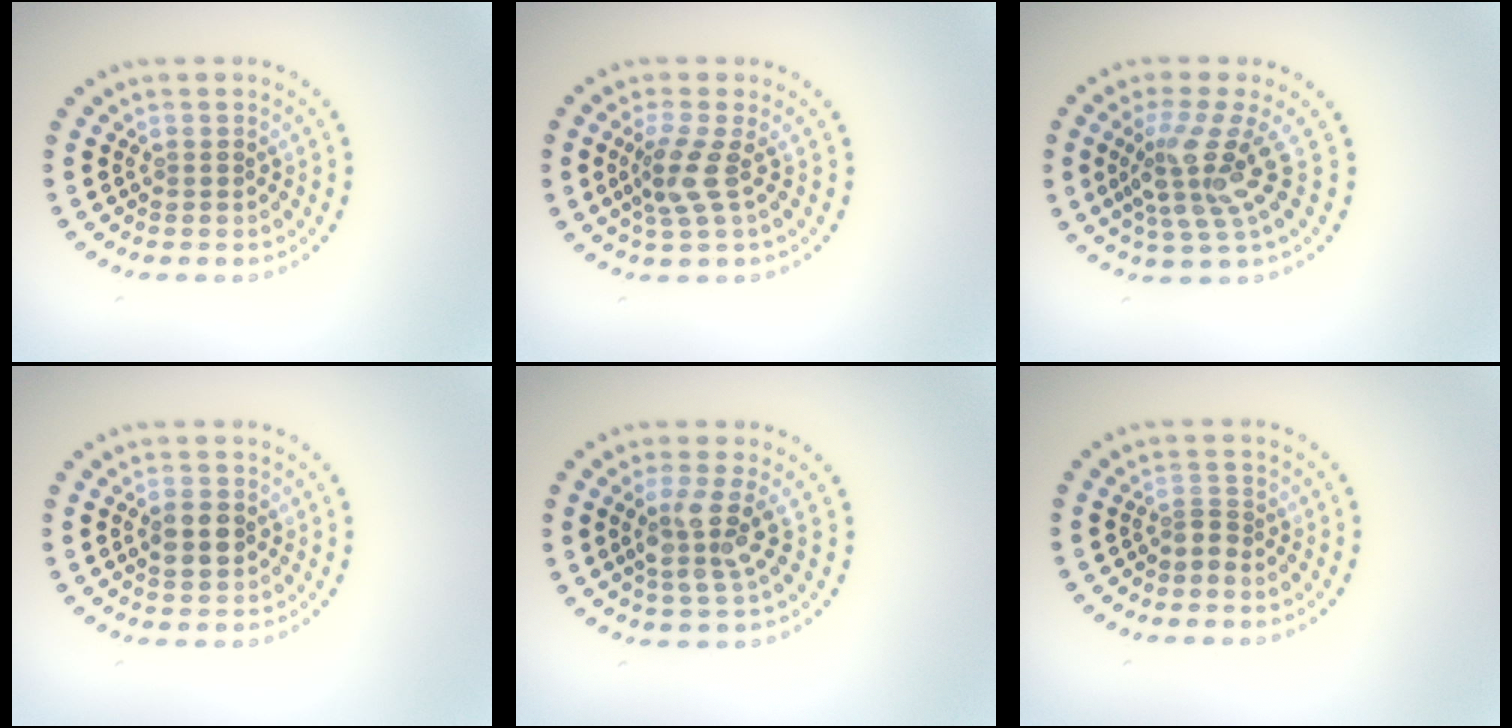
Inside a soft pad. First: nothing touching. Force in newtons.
{"total": 2.8, "press": 2.1, "slide": 1.8}
{"total": 4.6, "press": 3.2, "slide": 3.3}
{"total": 2.9, "press": 2.9, "slide": 0.0}
{"total": 3.6, "press": 3.0, "slide": 1.9}
{"total": 1.0, "press": 0.6, "slide": 0.8}